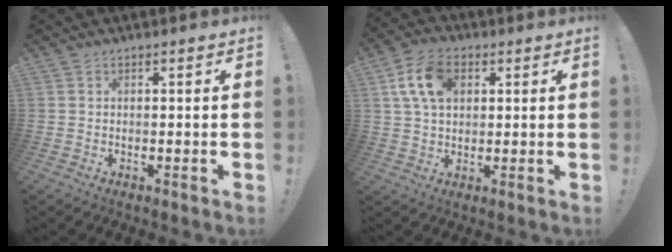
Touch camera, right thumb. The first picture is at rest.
{"total": 11.9, "force": [3.7, 7.7, 8.2], "torque": [-0.148, 0.007, 0.069]}